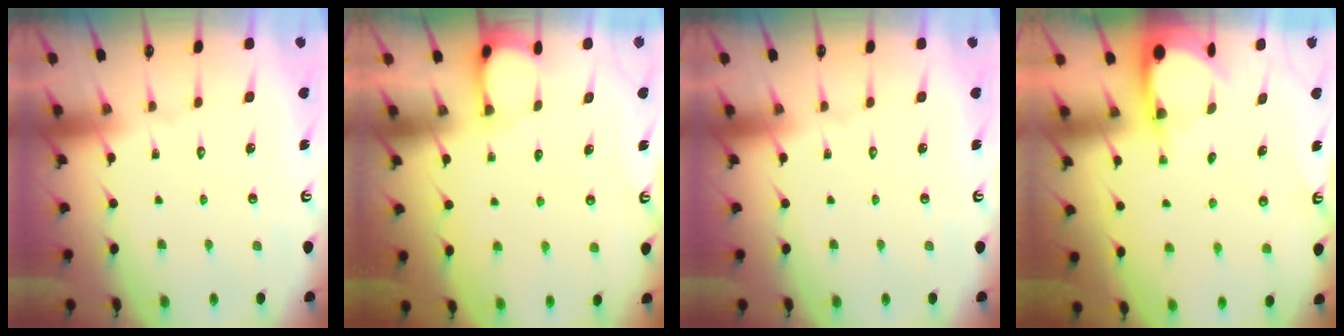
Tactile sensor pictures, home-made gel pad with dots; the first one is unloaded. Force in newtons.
{"total": 2.3, "press": 2.2, "slide": 0.4}
{"total": 0.0}
{"total": 3.4, "press": 3.4, "slide": 0.2}